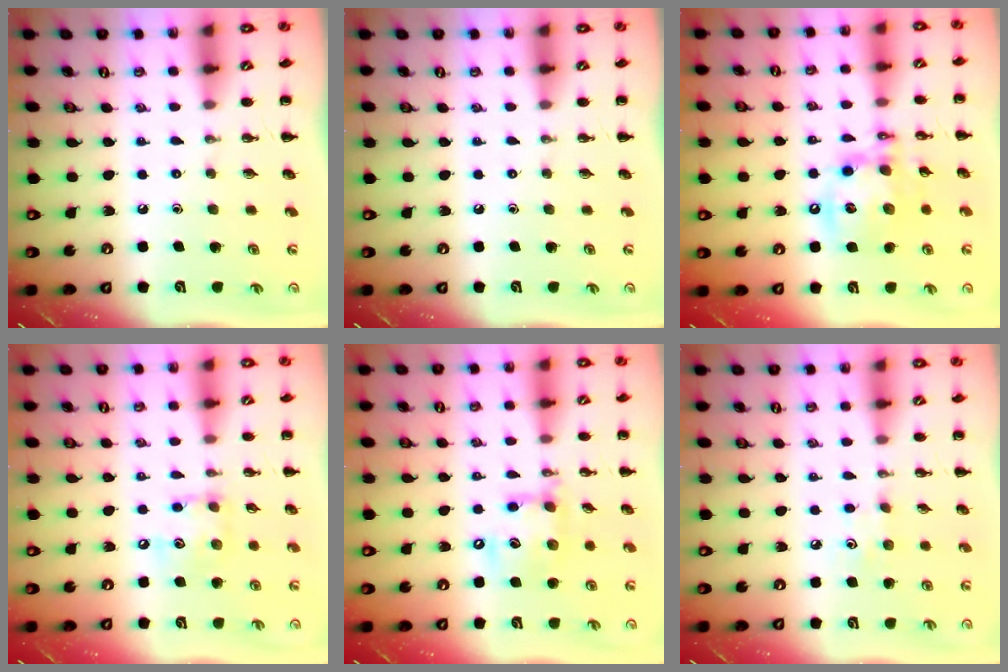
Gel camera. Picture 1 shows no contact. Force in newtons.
{"total": 0.0}
{"total": 15.0, "press": 14.7, "slide": 2.6}
{"total": 8.4, "press": 8.4, "slide": 0.5}
{"total": 13.4, "press": 13.2, "slide": 2.3}
{"total": 3.5, "press": 3.3, "slide": 1.1}